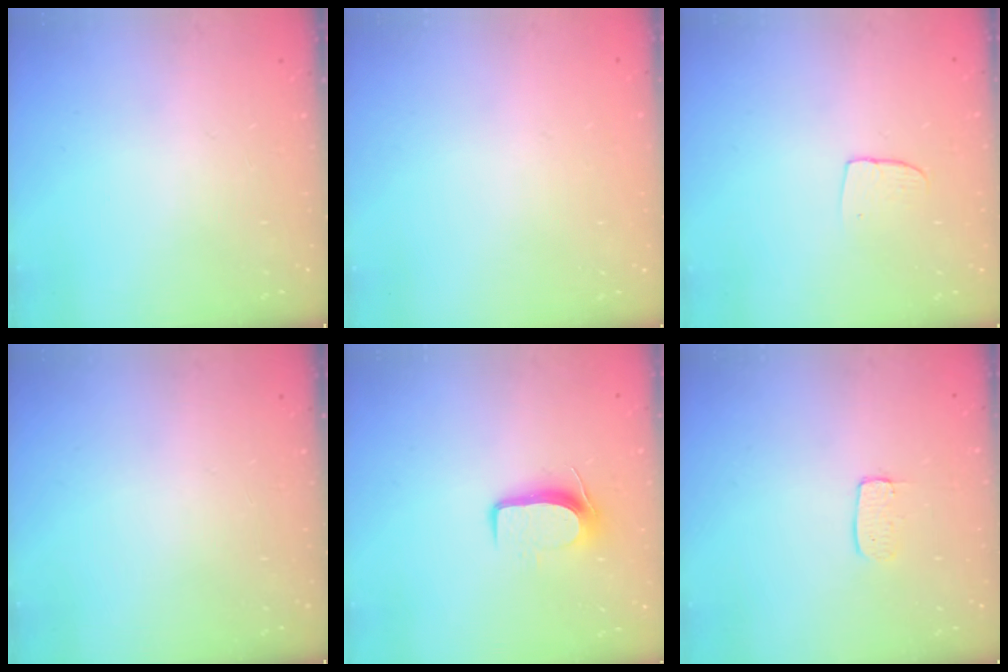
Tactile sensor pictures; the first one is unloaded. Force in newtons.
{"total": 0.0}
{"total": 4.9, "press": 4.9, "slide": 0.4}
{"total": 0.0}
{"total": 8.7, "press": 8.6, "slide": 1.2}
{"total": 5.0, "press": 5.0, "slide": 0.3}